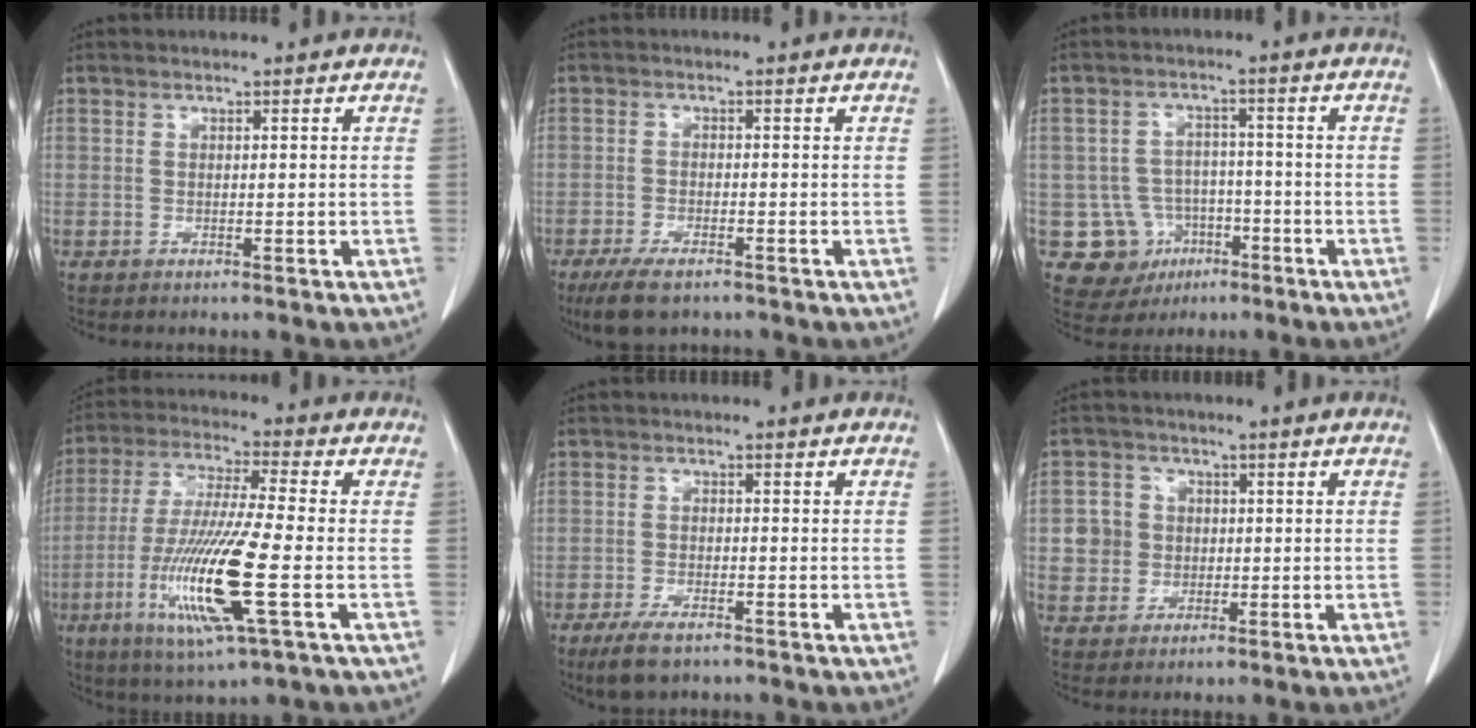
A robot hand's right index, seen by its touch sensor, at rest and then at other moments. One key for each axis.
{"total": 5.8, "fx": -4.2, "fy": 1.7, "fz": 3.6, "tx": -0.070, "ty": -0.011, "tz": -0.071}
{"total": 8.8, "fx": -3.1, "fy": 8.1, "fz": 1.5, "tx": -0.035, "ty": 0.013, "tz": -0.036}
{"total": 15.6, "fx": -4.4, "fy": 0.6, "fz": 15.0, "tx": -0.307, "ty": -0.021, "tz": -0.082}
{"total": 4.8, "fx": -3.3, "fy": 1.3, "fz": 3.2, "tx": -0.068, "ty": -0.009, "tz": -0.056}
{"total": 5.3, "fx": 0.2, "fy": 5.2, "fz": 0.9, "tx": -0.017, "ty": 0.019, "tz": 0.009}